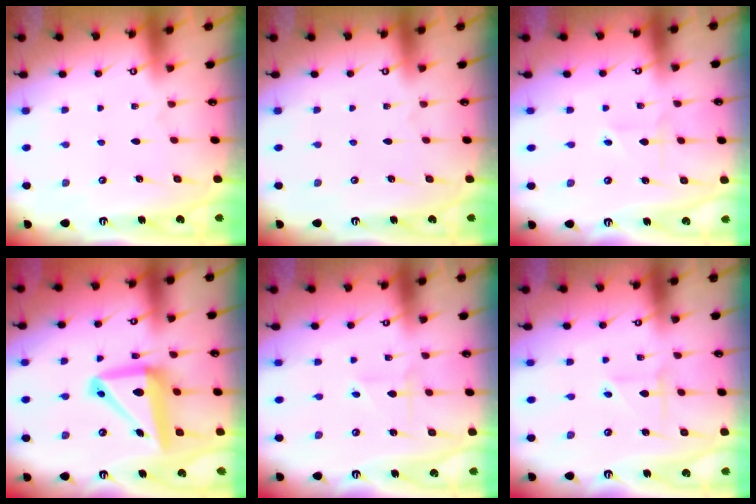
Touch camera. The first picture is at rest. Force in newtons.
{"total": 0.0}
{"total": 1.6, "press": 1.6, "slide": 0.3}
{"total": 15.5, "press": 15.3, "slide": 2.2}
{"total": 2.3, "press": 2.3, "slide": 0.4}
{"total": 2.5, "press": 2.5, "slide": 0.1}